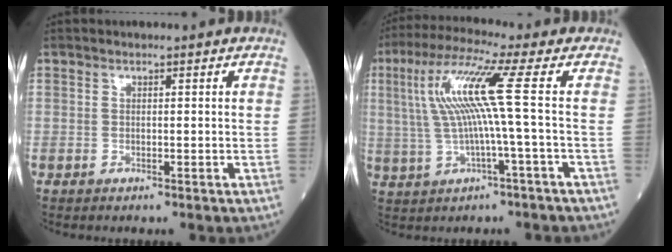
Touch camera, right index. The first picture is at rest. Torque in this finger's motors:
{"motor_torque": [1.43, 0.29, 0.82, 0.21]}